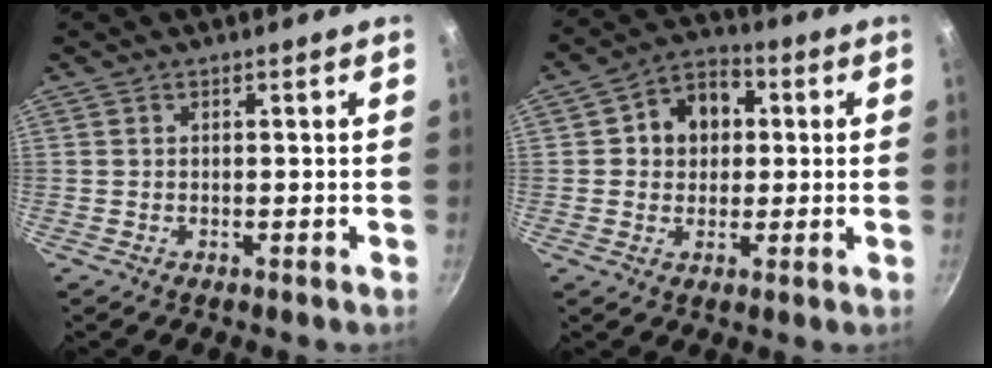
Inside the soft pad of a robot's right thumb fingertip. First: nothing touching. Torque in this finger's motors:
{"motor_torque": [-0.44, 0.90, 0.31, -0.37, 0.19]}